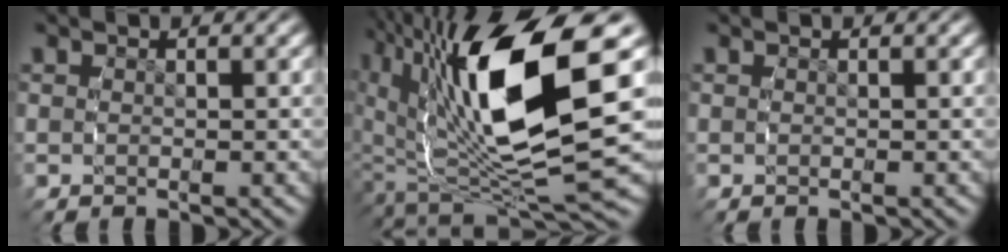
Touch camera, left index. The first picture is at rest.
{"total": 17.4, "force": [-0.1, 9.1, 14.8], "torque": [-0.284, -0.031, 0.012]}
{"total": 0.0}